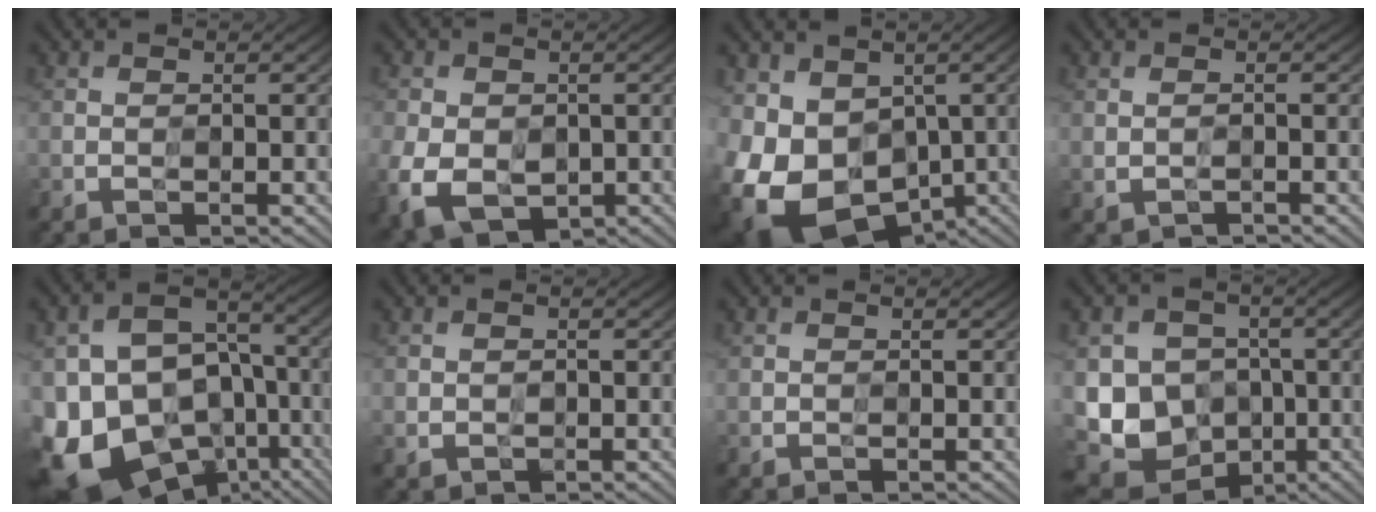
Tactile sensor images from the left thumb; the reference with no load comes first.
{"total": 8.4, "force": [-2.3, 6.2, 5.2], "torque": [-0.136, -0.032, -0.040]}
{"total": 14.6, "force": [-3.1, 11.1, 9.0], "torque": [-0.208, -0.030, -0.033]}
{"total": 0.9, "force": [-0.5, 0.3, 0.7], "torque": [-0.017, 0.000, -0.010]}
{"total": 18.7, "force": [-7.3, 13.2, 11.1], "torque": [-0.236, -0.044, -0.100]}
{"total": 1.0, "force": [-0.2, 0.8, 0.5], "torque": [-0.010, -0.005, -0.003]}
{"total": 0.0}
{"total": 11.3, "force": [-2.6, 9.7, 5.2], "torque": [-0.114, -0.033, -0.060]}